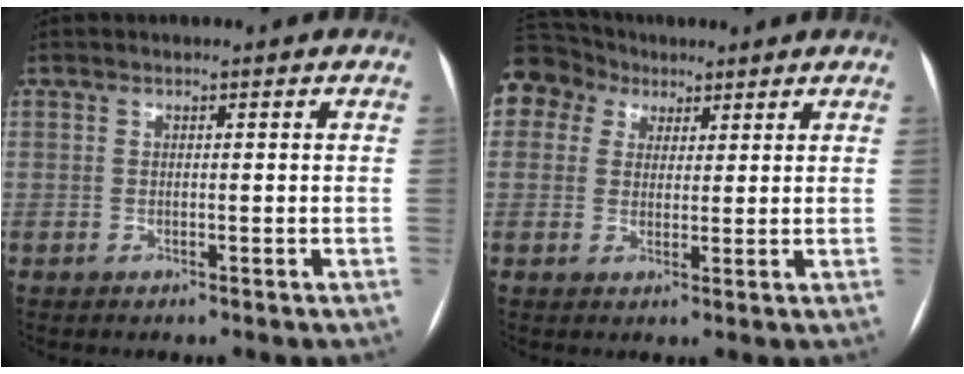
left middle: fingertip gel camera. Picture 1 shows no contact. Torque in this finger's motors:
{"motor_torque": [2.14, 0.00, 1.06, 0.21]}